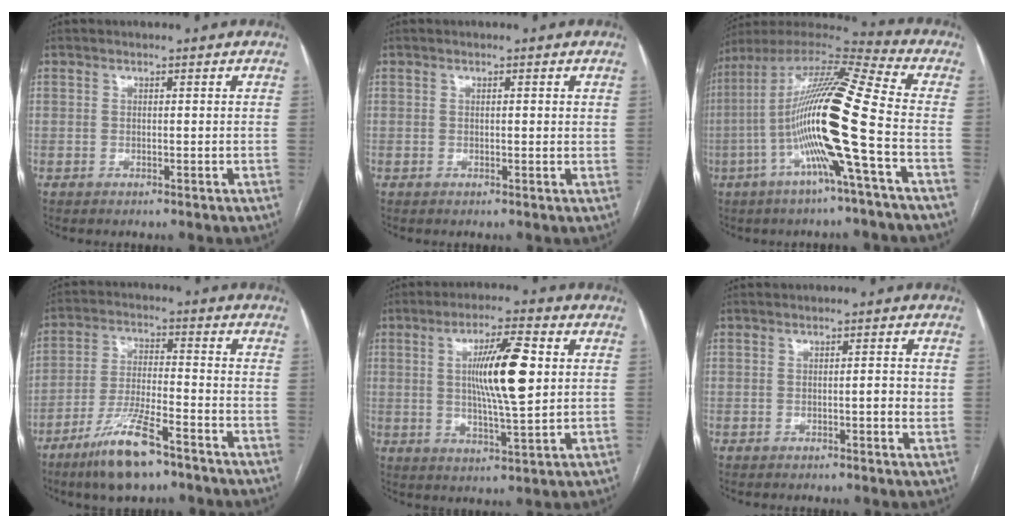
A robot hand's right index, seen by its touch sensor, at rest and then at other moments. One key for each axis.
{"total": 1.0, "fx": 0.4, "fy": 0.3, "fz": 0.9, "tx": -0.016, "ty": 0.000, "tz": 0.003}
{"total": 19.2, "fx": -4.3, "fy": -0.5, "fz": 18.7, "tx": -0.353, "ty": 0.004, "tz": -0.094}
{"total": 10.8, "fx": -7.4, "fy": 1.9, "fz": 7.7, "tx": -0.156, "ty": -0.020, "tz": -0.134}
{"total": 12.0, "fx": 2.1, "fy": 2.2, "fz": 11.6, "tx": -0.198, "ty": 0.005, "tz": 0.036}
{"total": 2.5, "fx": -0.2, "fy": 0.4, "fz": 2.5, "tx": -0.037, "ty": 0.001, "tz": -0.004}